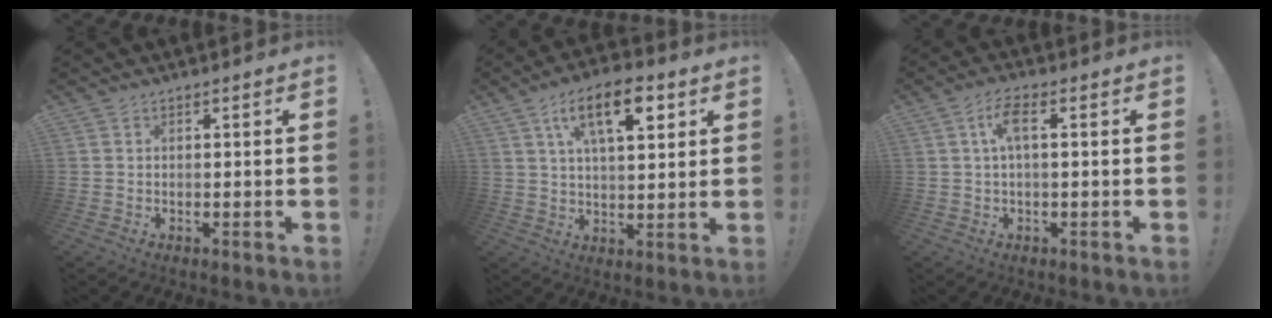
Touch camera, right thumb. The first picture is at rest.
{"total": 14.0, "force": [6.3, 5.8, 11.1], "torque": [-0.170, -0.014, 0.103]}
{"total": 5.4, "force": [0.8, 1.2, 5.2], "torque": [-0.112, 0.010, 0.011]}